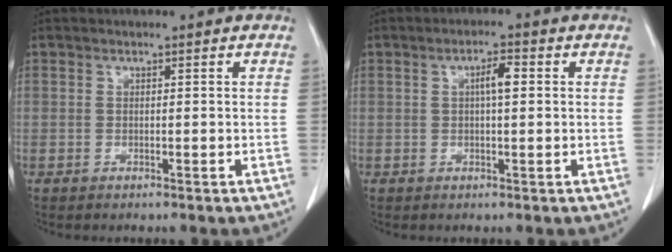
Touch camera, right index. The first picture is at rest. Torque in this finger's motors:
{"motor_torque": [0.39, 0.00, 0.22, 0.07]}